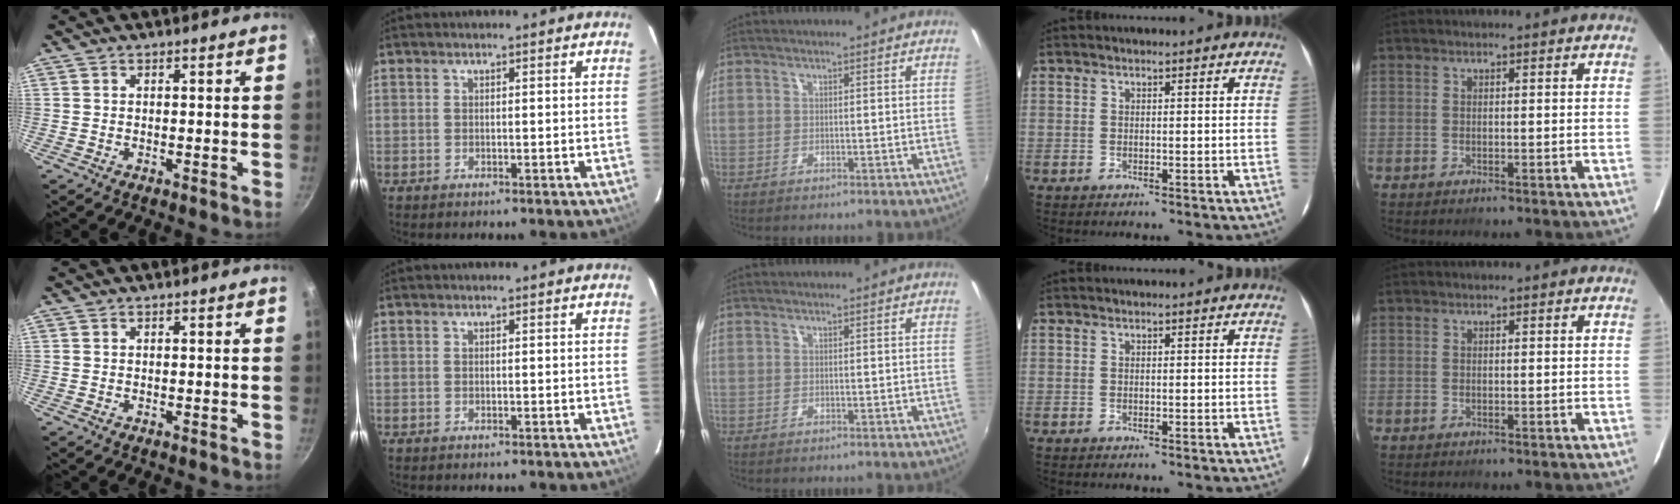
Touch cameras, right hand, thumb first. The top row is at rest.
{}